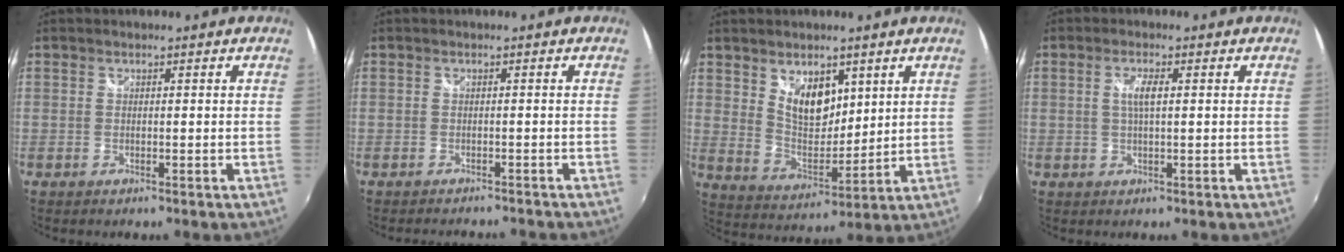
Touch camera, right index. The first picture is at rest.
{"total": 4.8, "force": [-4.3, 1.2, 1.6], "torque": [-0.037, -0.013, -0.062]}
{"total": 9.1, "force": [4.5, 5.4, 5.8], "torque": [-0.091, -0.004, 0.092]}
{"total": 2.9, "force": [0.5, 0.6, 2.8], "torque": [-0.053, 0.000, 0.009]}